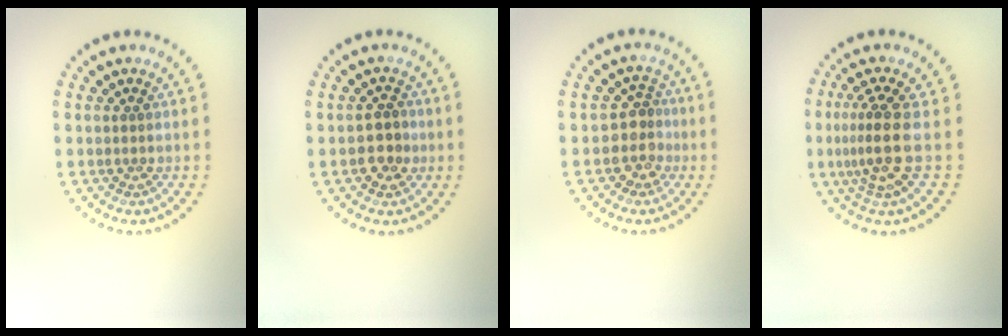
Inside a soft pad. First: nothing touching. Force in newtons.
{"total": 2.5, "press": 2.4, "slide": 0.5}
{"total": 2.5, "press": 2.0, "slide": 1.5}
{"total": 3.6, "press": 2.7, "slide": 2.4}